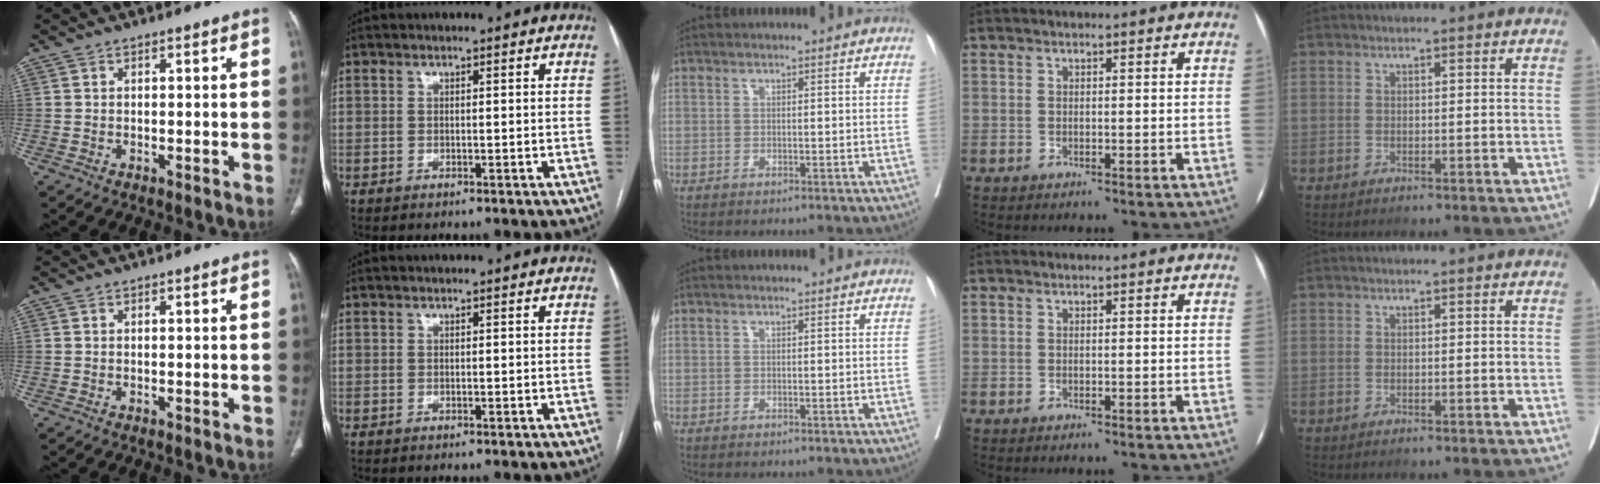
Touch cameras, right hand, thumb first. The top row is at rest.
{}